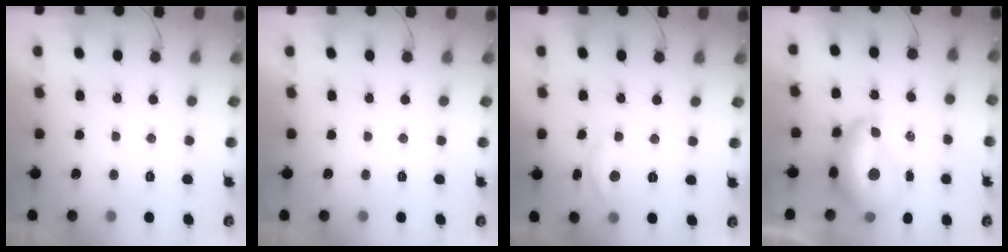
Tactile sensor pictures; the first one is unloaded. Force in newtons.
{"total": 0.0}
{"total": 6.0, "press": 6.0, "slide": 0.4}
{"total": 12.3, "press": 12.3, "slide": 1.0}